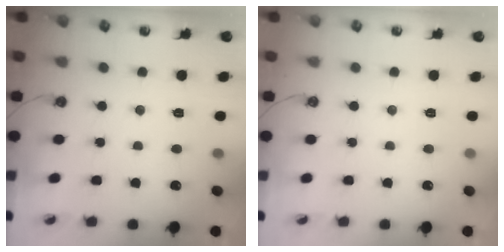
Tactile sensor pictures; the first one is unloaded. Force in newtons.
{"total": 0.0}